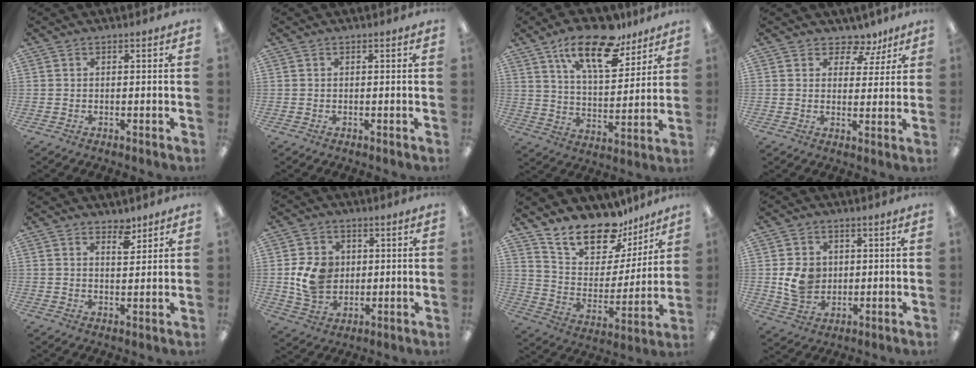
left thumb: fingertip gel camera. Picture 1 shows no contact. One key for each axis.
{"total": 0.0}
{"total": 17.7, "fx": 12.3, "fy": 7.2, "fz": 10.5, "tx": -0.171, "ty": -0.063, "tz": 0.207}
{"total": 10.0, "fx": 8.2, "fy": 4.8, "fz": 3.0, "tx": -0.049, "ty": -0.057, "tz": 0.151}
{"total": 4.5, "fx": 3.5, "fy": 2.0, "fz": 2.0, "tx": -0.006, "ty": -0.025, "tz": 0.055}
{"total": 9.9, "fx": 1.0, "fy": 8.4, "fz": 5.1, "tx": -0.104, "ty": 0.008, "tz": 0.022}
{"total": 17.2, "fx": 14.1, "fy": 7.9, "fz": 6.1, "tx": -0.114, "ty": -0.104, "tz": 0.255}
{"total": 8.0, "fx": 0.9, "fy": 6.7, "fz": 4.2, "tx": -0.077, "ty": 0.005, "tz": 0.019}